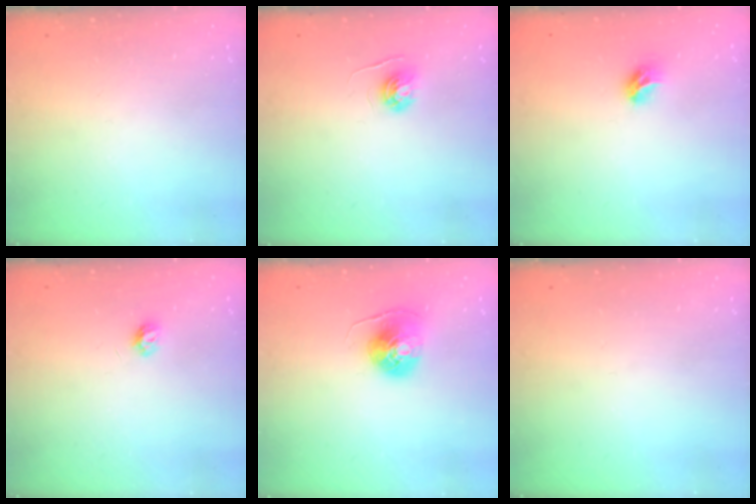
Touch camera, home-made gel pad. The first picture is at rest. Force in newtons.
{"total": 4.7, "press": 4.6, "slide": 0.4}
{"total": 7.5, "press": 7.4, "slide": 0.7}
{"total": 4.3, "press": 4.3, "slide": 0.5}
{"total": 8.1, "press": 8.1, "slide": 0.4}
{"total": 0.0}